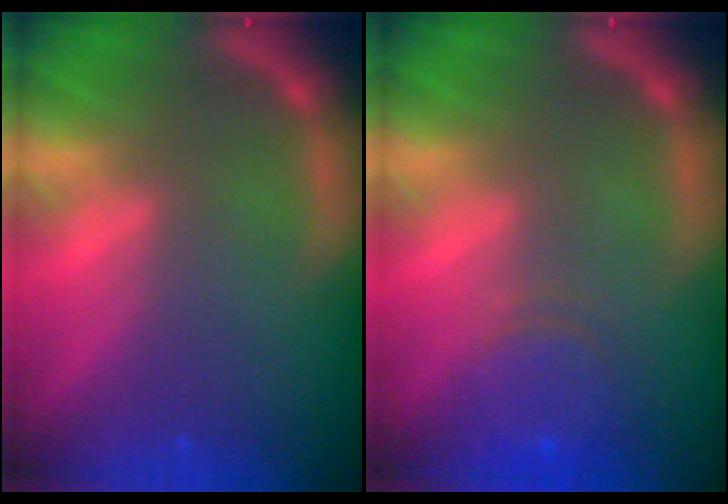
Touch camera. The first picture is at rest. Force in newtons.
{"total": 4.0}